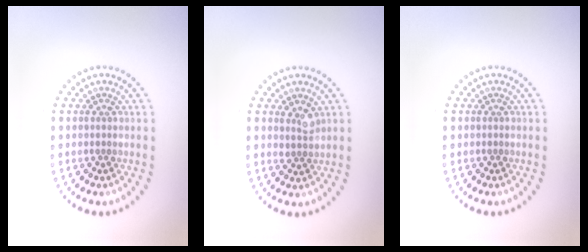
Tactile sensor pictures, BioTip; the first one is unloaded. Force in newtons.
{"total": 1.5, "press": 1.3, "slide": 0.8}
{"total": 0.0}